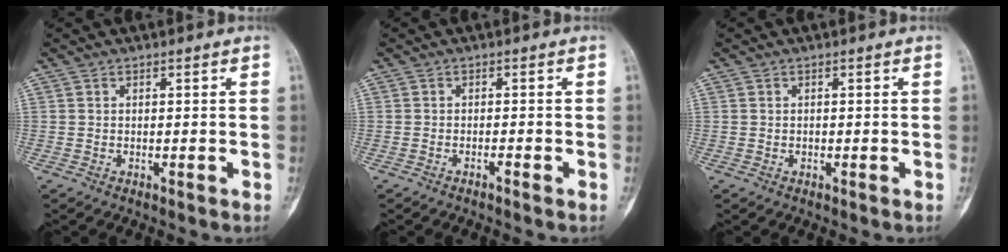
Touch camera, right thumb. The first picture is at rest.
{"total": 0.8, "force": [-0.6, 0.0, 0.5], "torque": [-0.009, 0.007, -0.011]}
{"total": 0.5, "force": [-0.1, 0.5, 0.2], "torque": [0.001, 0.002, -0.002]}